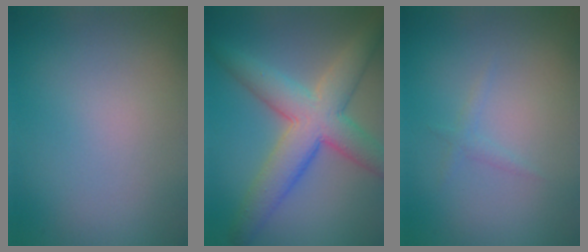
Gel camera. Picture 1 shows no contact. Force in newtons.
{"total": 7.4, "press": 7.4, "slide": 0.4}
{"total": 0.8, "press": 0.8, "slide": 0.0}